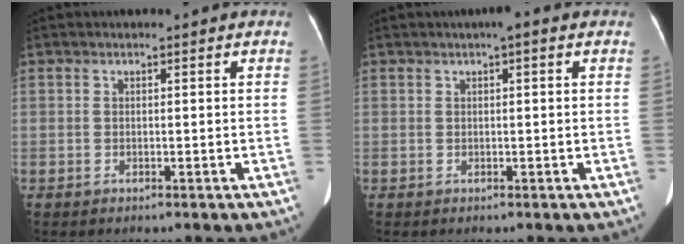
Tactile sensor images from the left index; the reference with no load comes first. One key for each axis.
{"total": 1.8, "fx": 0.8, "fy": 0.3, "fz": 1.6, "tx": -0.026, "ty": 0.008, "tz": 0.007}